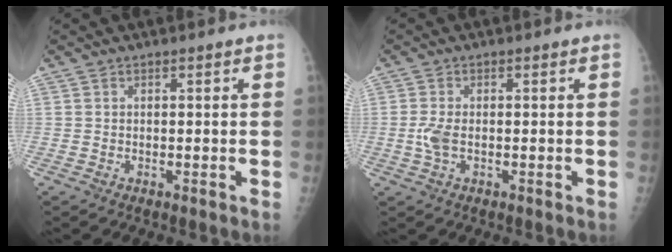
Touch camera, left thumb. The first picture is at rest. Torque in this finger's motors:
{"motor_torque": [0.45, 0.41, 0.28, 0.33, 0.15]}